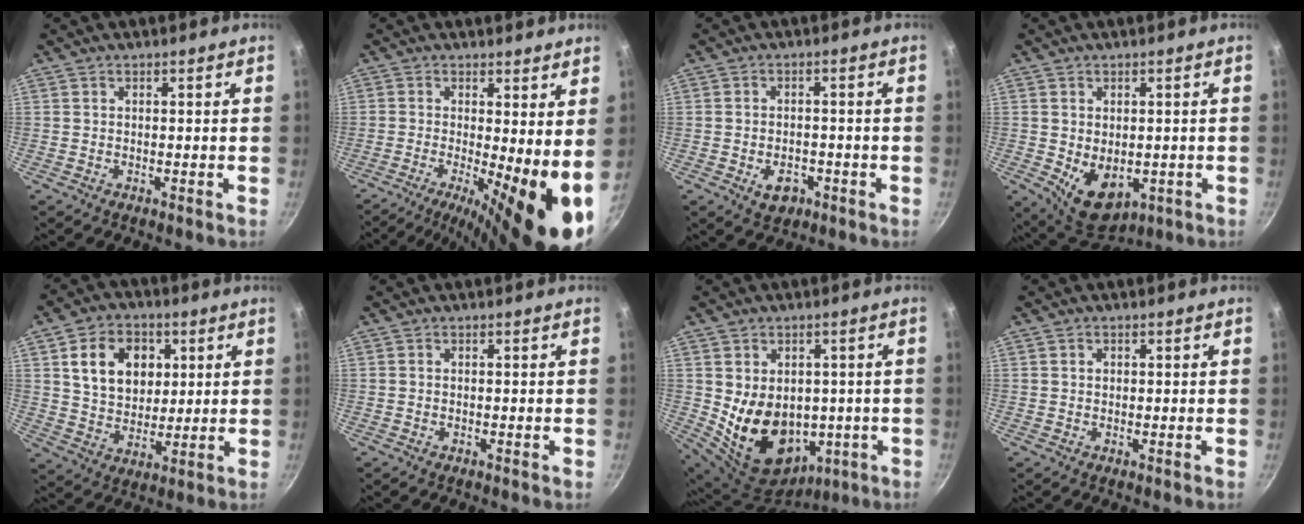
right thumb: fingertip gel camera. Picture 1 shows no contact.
{"total": 12.7, "force": [-1.9, 2.9, 12.2], "torque": [-0.173, -0.016, -0.031]}
{"total": 4.8, "force": [-2.0, 3.4, 2.8], "torque": [-0.030, 0.011, -0.025]}
{"total": 9.1, "force": [-1.3, 6.3, 6.4], "torque": [-0.078, -0.015, 0.003]}
{"total": 14.4, "force": [4.3, 11.0, 8.3], "torque": [-0.111, -0.003, 0.074]}
{"total": 0.0}
{"total": 16.8, "force": [-0.9, 12.9, 10.7], "torque": [-0.163, -0.014, 0.022]}
{"total": 1.0, "force": [0.3, 0.8, 0.4], "torque": [-0.004, 0.005, 0.005]}